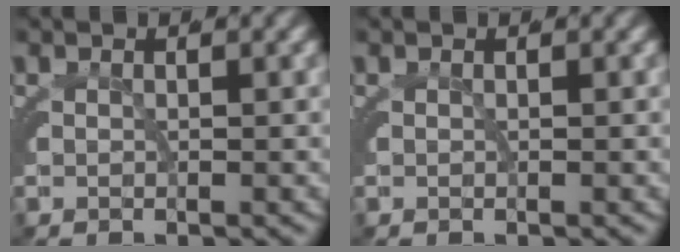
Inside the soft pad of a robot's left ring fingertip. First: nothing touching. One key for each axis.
{"total": 0.0}